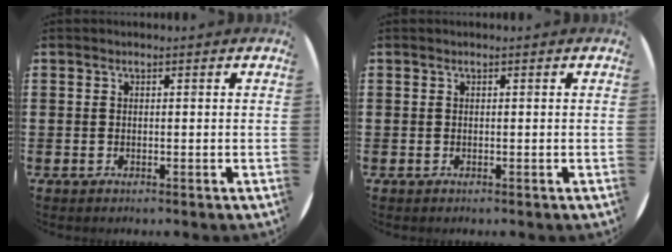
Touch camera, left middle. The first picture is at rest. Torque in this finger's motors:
{"motor_torque": [-0.11, -0.08, -0.01, 0.01]}